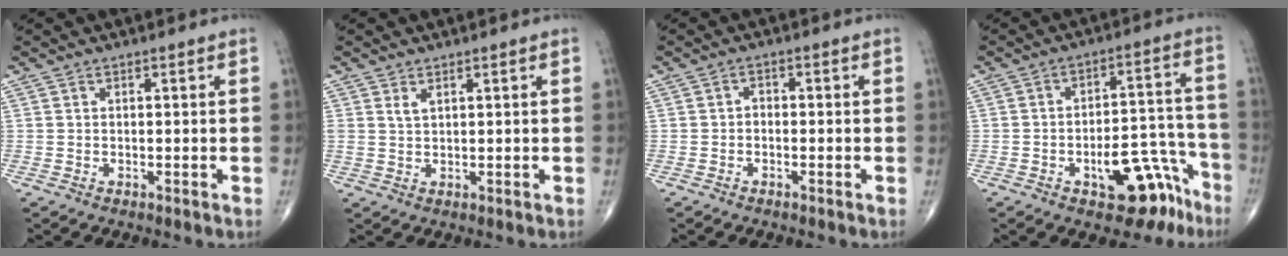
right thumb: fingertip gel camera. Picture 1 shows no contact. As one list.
[{"total": 1.6, "force": [1.0, 0.7, 1.0], "torque": [-0.021, -0.001, 0.024]}, {"total": 1.4, "force": [-0.6, 1.0, 0.8], "torque": [-0.006, 0.010, -0.015]}, {"total": 13.4, "force": [-7.5, 6.4, 9.1], "torque": [-0.073, 0.075, -0.096]}]